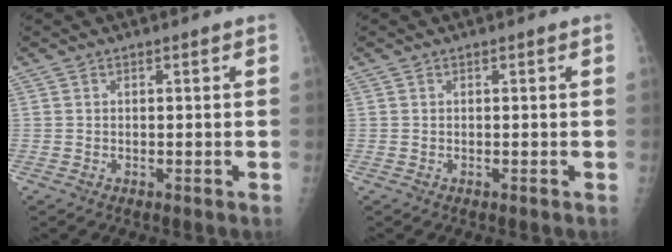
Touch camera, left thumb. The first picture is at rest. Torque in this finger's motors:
{"motor_torque": [0.02, 0.02, -0.02, -0.02, 0.00]}